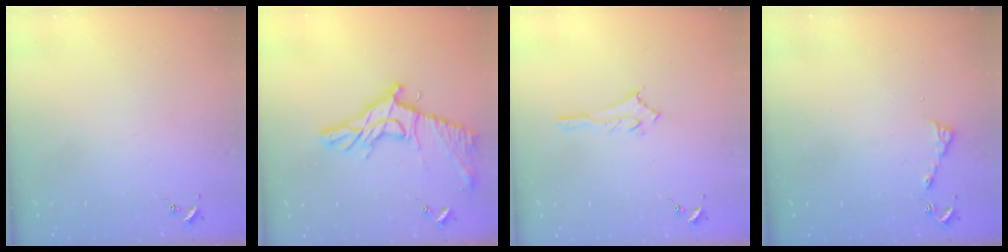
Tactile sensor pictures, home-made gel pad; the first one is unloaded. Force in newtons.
{"total": 16.7, "press": 16.7, "slide": 0.7}
{"total": 2.9, "press": 2.9, "slide": 0.2}
{"total": 5.6, "press": 5.6, "slide": 0.7}